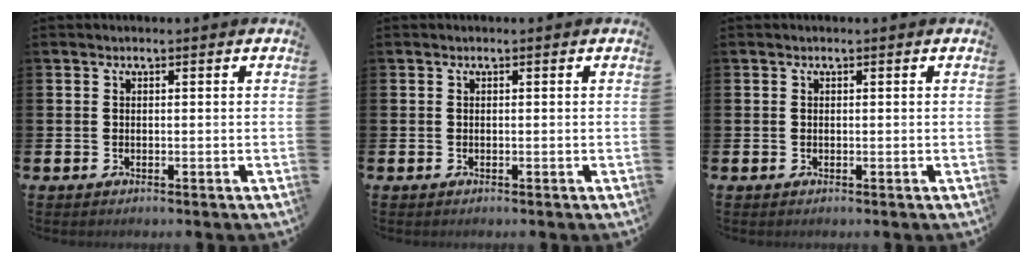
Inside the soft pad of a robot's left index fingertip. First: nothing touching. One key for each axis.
{"total": 0.0}
{"total": 0.0}